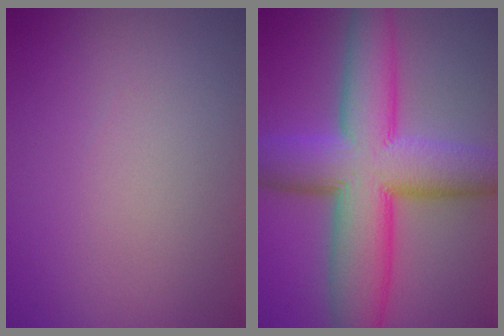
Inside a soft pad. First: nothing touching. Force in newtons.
{"total": 12.1, "press": 12.1, "slide": 0.4}